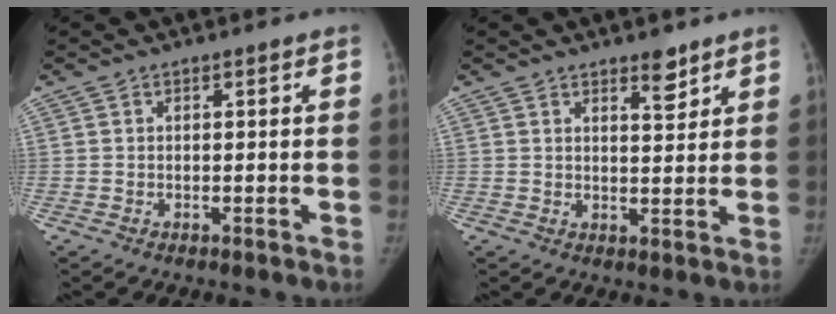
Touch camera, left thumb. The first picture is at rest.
{"total": 4.0, "force": [2.9, 1.4, 2.3], "torque": [-0.017, -0.021, 0.044]}